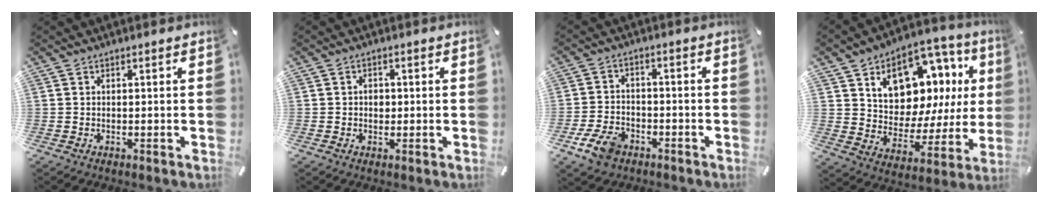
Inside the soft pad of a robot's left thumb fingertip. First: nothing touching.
{"total": 2.1, "force": [-0.1, 1.8, 1.2], "torque": [-0.016, 0.003, -0.007]}
{"total": 7.9, "force": [-4.1, 5.2, 4.2], "torque": [-0.091, 0.017, -0.076]}
{"total": 14.9, "force": [8.6, 9.6, 7.4], "torque": [-0.116, -0.067, 0.154]}